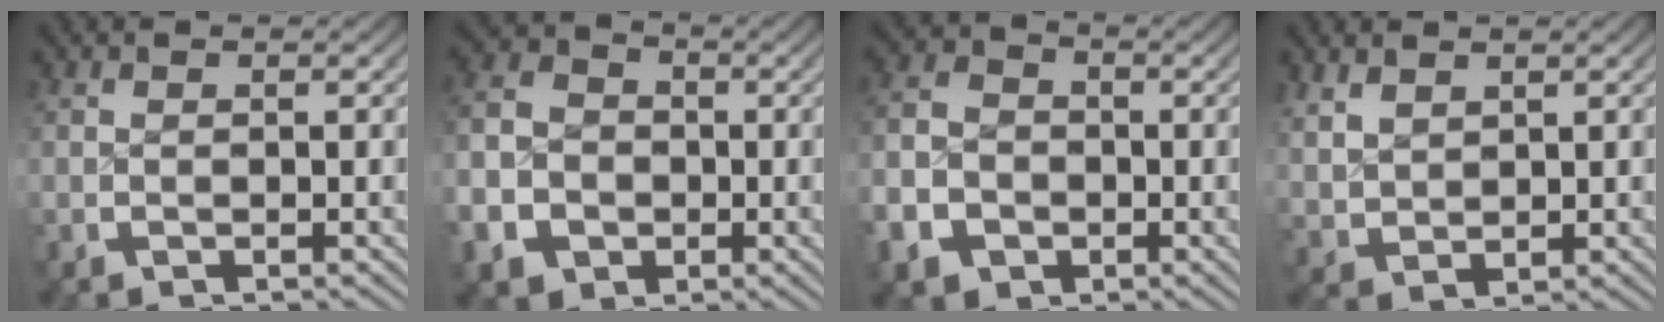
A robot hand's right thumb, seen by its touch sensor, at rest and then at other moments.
{"total": 10.3, "force": [-1.9, 8.9, 4.7], "torque": [-0.117, -0.036, -0.027]}
{"total": 8.4, "force": [-2.2, 7.2, 3.8], "torque": [-0.096, -0.032, -0.029]}
{"total": 2.5, "force": [1.6, 1.6, 1.2], "torque": [-0.026, -0.007, 0.045]}